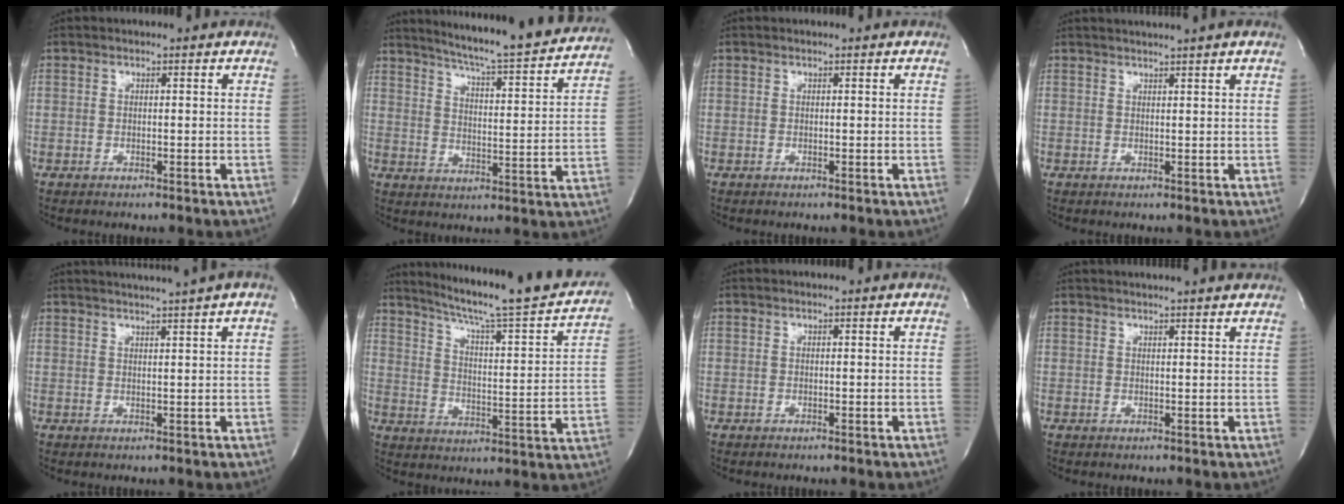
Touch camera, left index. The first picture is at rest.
{"total": 20.4, "force": [18.8, 0.0, 7.9], "torque": [-0.125, -0.048, 0.244]}
{"total": 0.0}
{"total": 4.3, "force": [3.7, -1.2, 1.8], "torque": [-0.023, 0.013, 0.048]}
{"total": 6.7, "force": [5.6, -1.6, 3.3], "torque": [-0.046, 0.011, 0.069]}
{"total": 23.7, "force": [20.6, 1.1, 11.5], "torque": [-0.175, -0.039, 0.271]}
{"total": 0.0}
{"total": 6.8, "force": [6.2, -0.7, 2.5], "torque": [-0.033, 0.021, 0.065]}